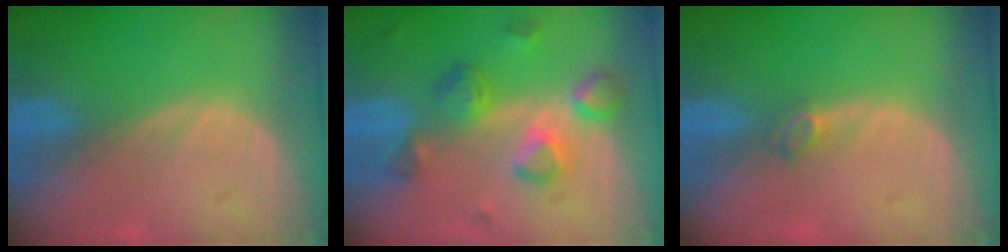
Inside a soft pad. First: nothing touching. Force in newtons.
{"total": 7.9, "press": 7.1, "slide": 3.5}
{"total": 1.4, "press": 1.3, "slide": 0.3}